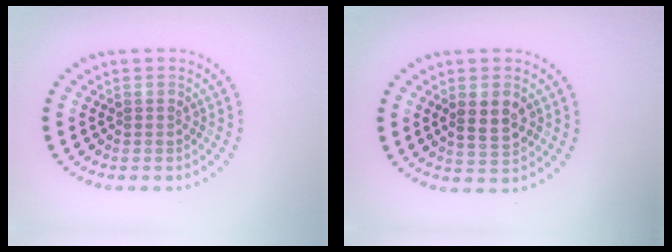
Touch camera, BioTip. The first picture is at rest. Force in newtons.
{"total": 2.9, "press": 2.9, "slide": 0.4}